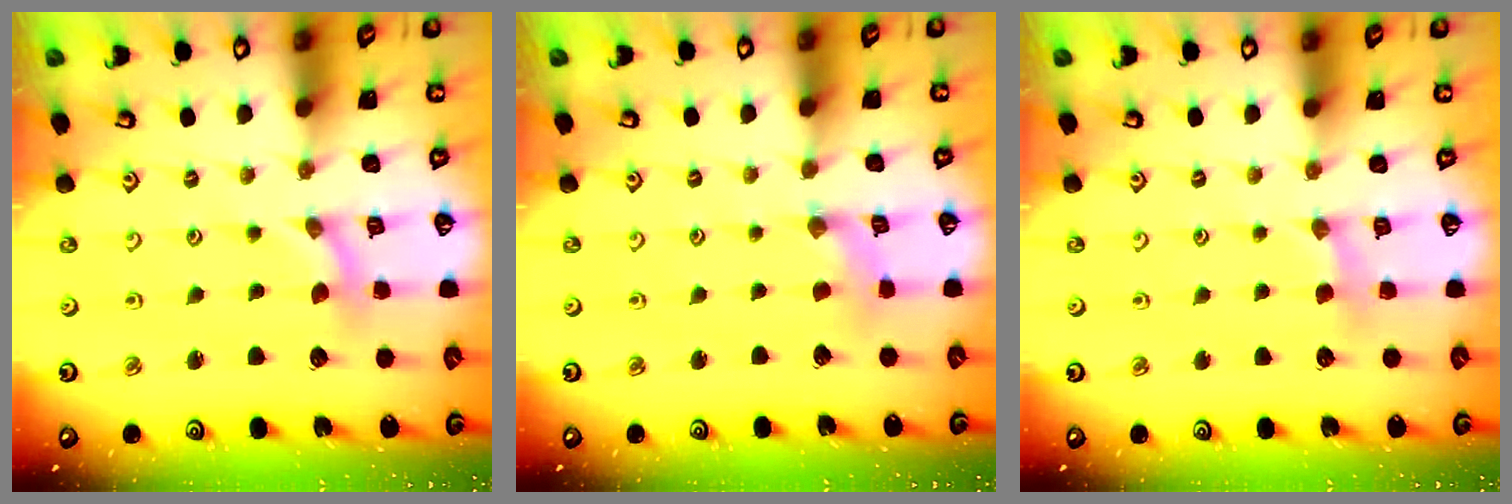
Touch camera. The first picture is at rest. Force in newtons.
{"total": 1.4, "press": 1.3, "slide": 0.3}
{"total": 3.2, "press": 3.2, "slide": 0.5}